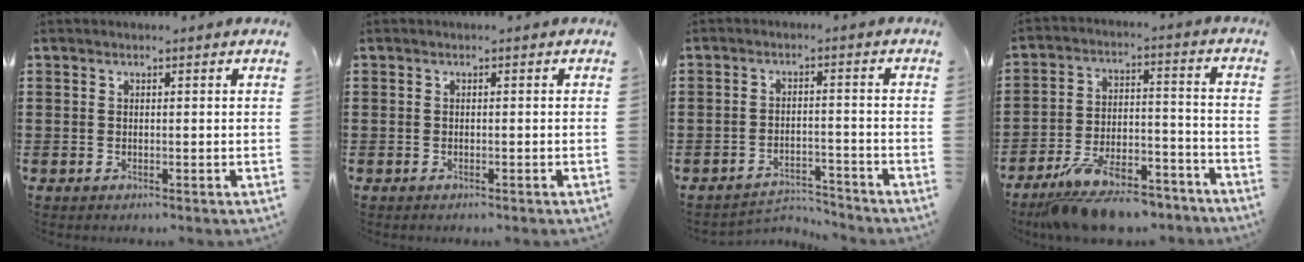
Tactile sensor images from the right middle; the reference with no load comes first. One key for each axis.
{"total": 0.0}
{"total": 3.3, "fx": -3.3, "fy": 0.4, "fz": 0.4, "tx": -0.012, "ty": 0.003, "tz": -0.070}
{"total": 11.2, "fx": -9.7, "fy": 2.9, "fz": 4.7, "tx": -0.082, "ty": 0.033, "tz": -0.186}